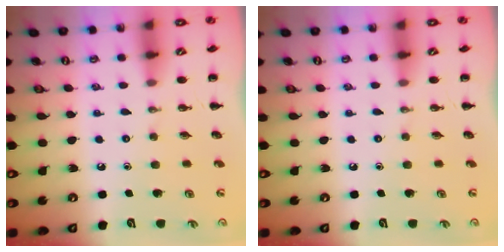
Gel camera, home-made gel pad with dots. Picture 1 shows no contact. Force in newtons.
{"total": 0.0}